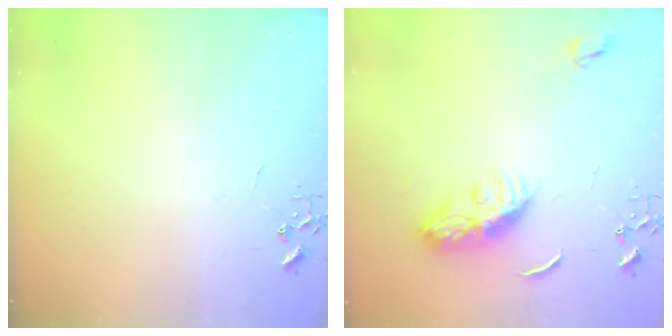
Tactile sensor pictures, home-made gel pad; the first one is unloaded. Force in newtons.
{"total": 9.9, "press": 9.9, "slide": 0.1}